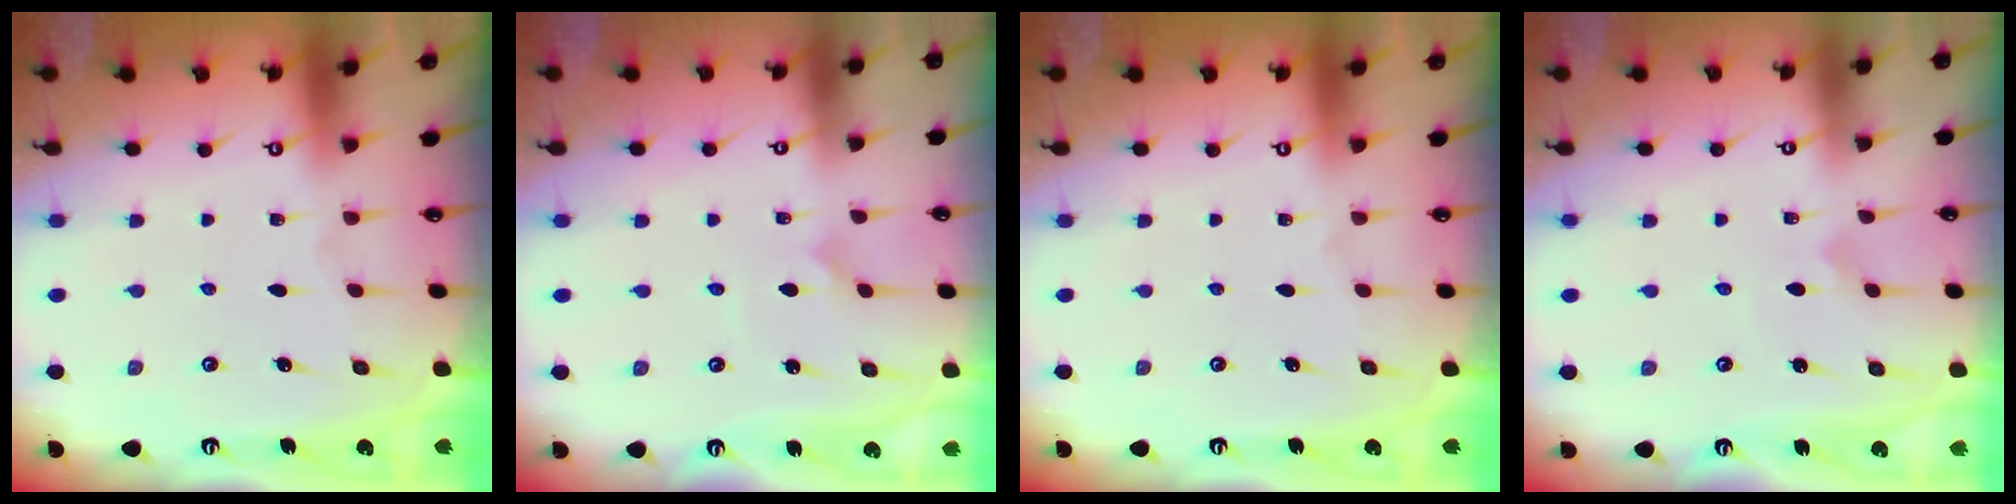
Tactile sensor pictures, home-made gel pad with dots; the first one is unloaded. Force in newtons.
{"total": 1.5, "press": 1.5, "slide": 0.1}
{"total": 0.0}
{"total": 2.2, "press": 2.2, "slide": 0.1}